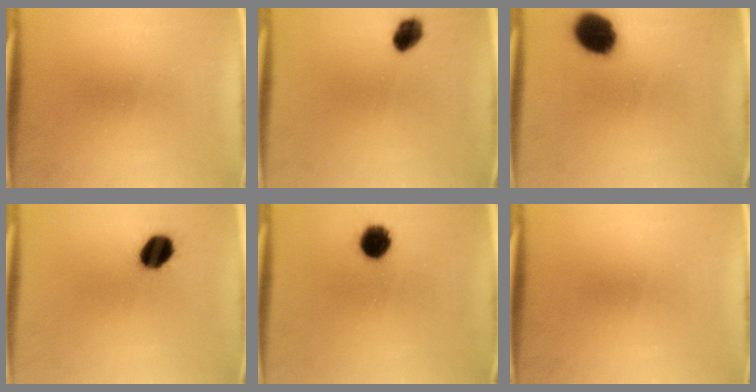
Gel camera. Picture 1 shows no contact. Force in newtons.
{"total": 5.3}
{"total": 10.7}
{"total": 8.5}
{"total": 7.6}
{"total": 0.0}